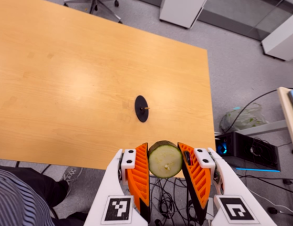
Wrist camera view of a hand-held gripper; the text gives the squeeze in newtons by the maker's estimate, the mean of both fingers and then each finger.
{"total": 10.2, "left": 9.7, "right": 10.6}